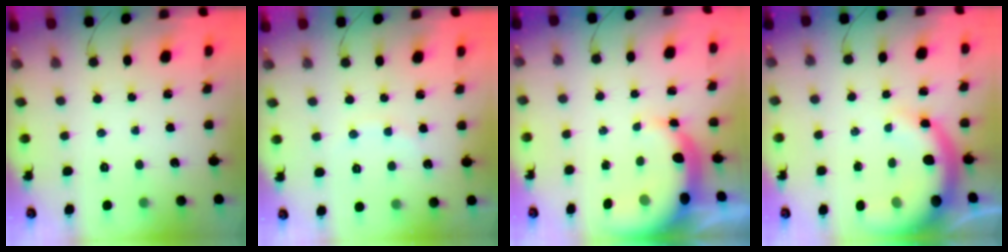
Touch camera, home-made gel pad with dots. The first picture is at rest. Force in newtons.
{"total": 4.9, "press": 4.8, "slide": 1.0}
{"total": 8.2, "press": 8.0, "slide": 1.5}
{"total": 10.0, "press": 9.8, "slide": 2.0}